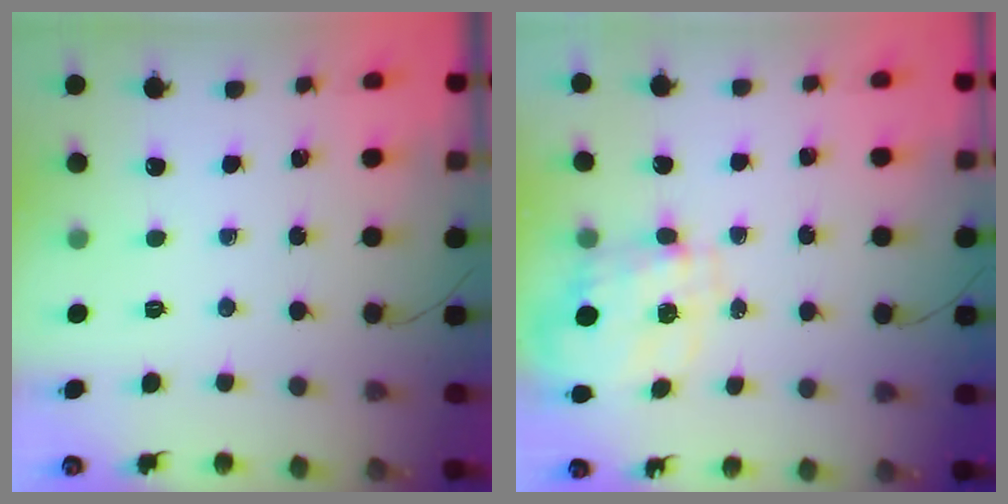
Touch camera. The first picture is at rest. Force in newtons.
{"total": 9.6, "press": 9.5, "slide": 0.8}